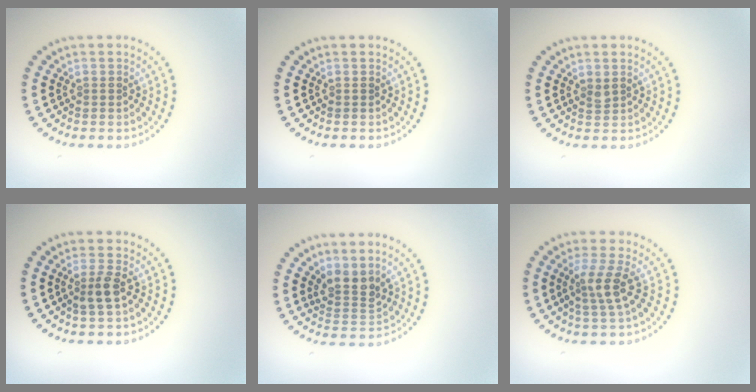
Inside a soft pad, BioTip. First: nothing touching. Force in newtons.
{"total": 0.0}
{"total": 0.8, "press": 0.6, "slide": 0.5}
{"total": 2.2, "press": 2.0, "slide": 0.8}
{"total": 2.6, "press": 1.9, "slide": 1.8}
{"total": 2.7, "press": 2.2, "slide": 1.7}